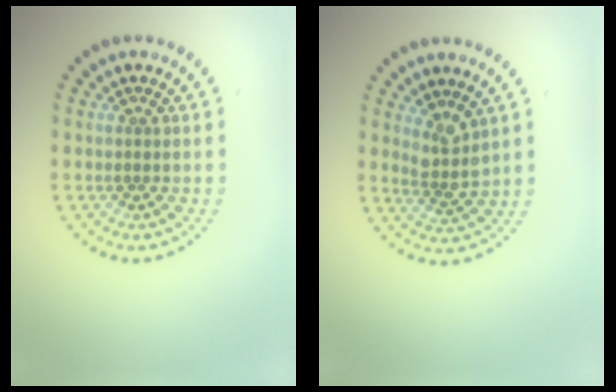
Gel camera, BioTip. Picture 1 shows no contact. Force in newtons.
{"total": 2.4, "press": 1.9, "slide": 1.5}